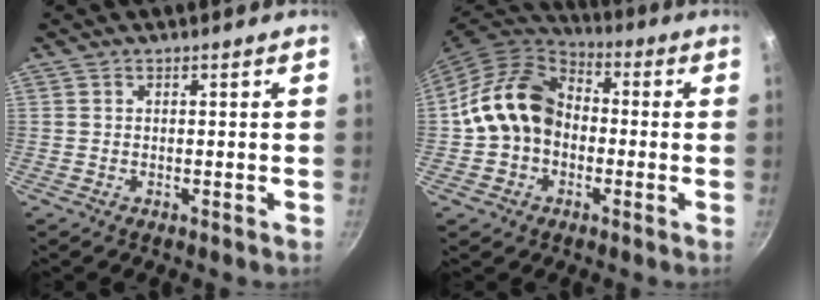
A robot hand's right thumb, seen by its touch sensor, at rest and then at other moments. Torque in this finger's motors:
{"motor_torque": [-0.21, 1.04, 0.14, -0.11, 0.18]}